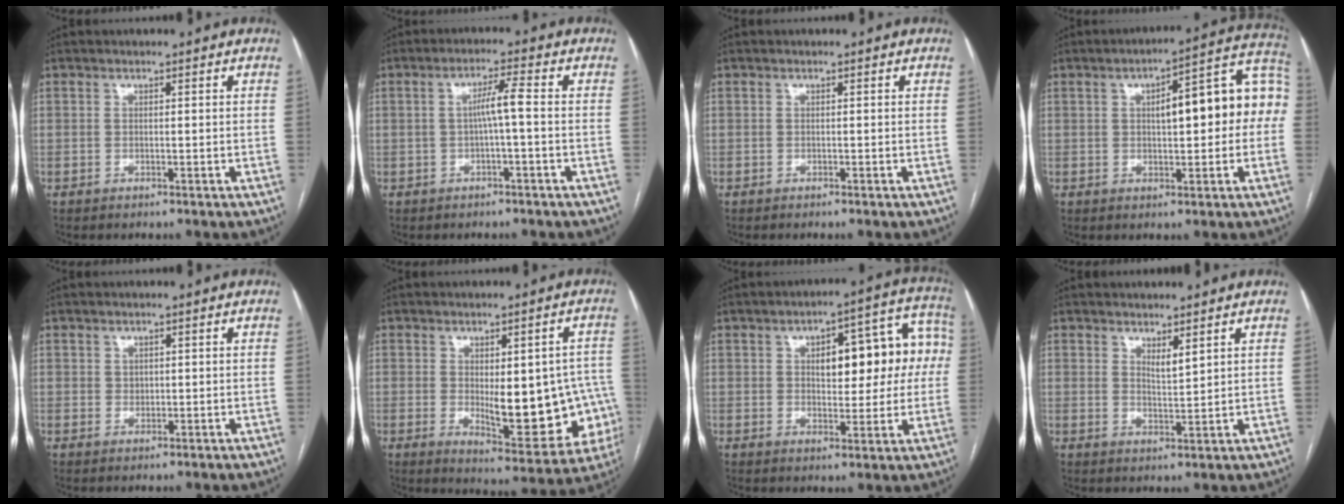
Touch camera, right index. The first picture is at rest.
{"total": 3.6, "force": [-0.4, -0.1, 3.6], "torque": [-0.062, 0.011, -0.004]}
{"total": 0.0}
{"total": 13.8, "force": [1.3, 3.9, 13.2], "torque": [-0.170, 0.051, 0.020]}
{"total": 1.0, "force": [0.4, 0.8, 0.3], "torque": [0.001, -0.002, 0.006]}
{"total": 15.1, "force": [-2.0, 5.7, 13.9], "torque": [-0.152, 0.004, -0.005]}
{"total": 13.3, "force": [2.0, 5.4, 12.0], "torque": [-0.144, 0.046, 0.032]}
{"total": 2.2, "force": [1.7, 0.4, 1.4], "torque": [-0.028, -0.013, 0.035]}